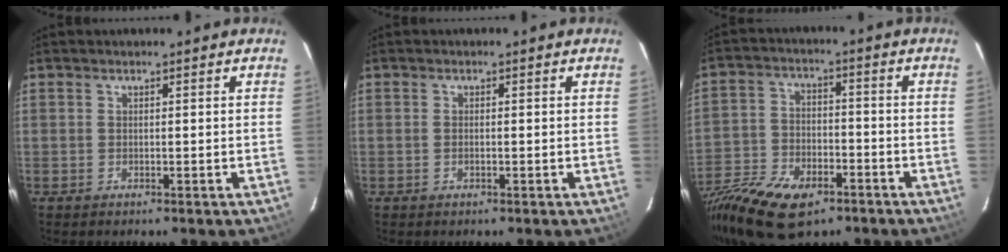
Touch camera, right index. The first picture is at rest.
{"total": 0.6, "force": [-0.2, 0.2, 0.6], "torque": [-0.012, 0.000, -0.004]}
{"total": 19.4, "force": [-12.5, 9.7, 11.3], "torque": [-0.263, -0.044, -0.218]}